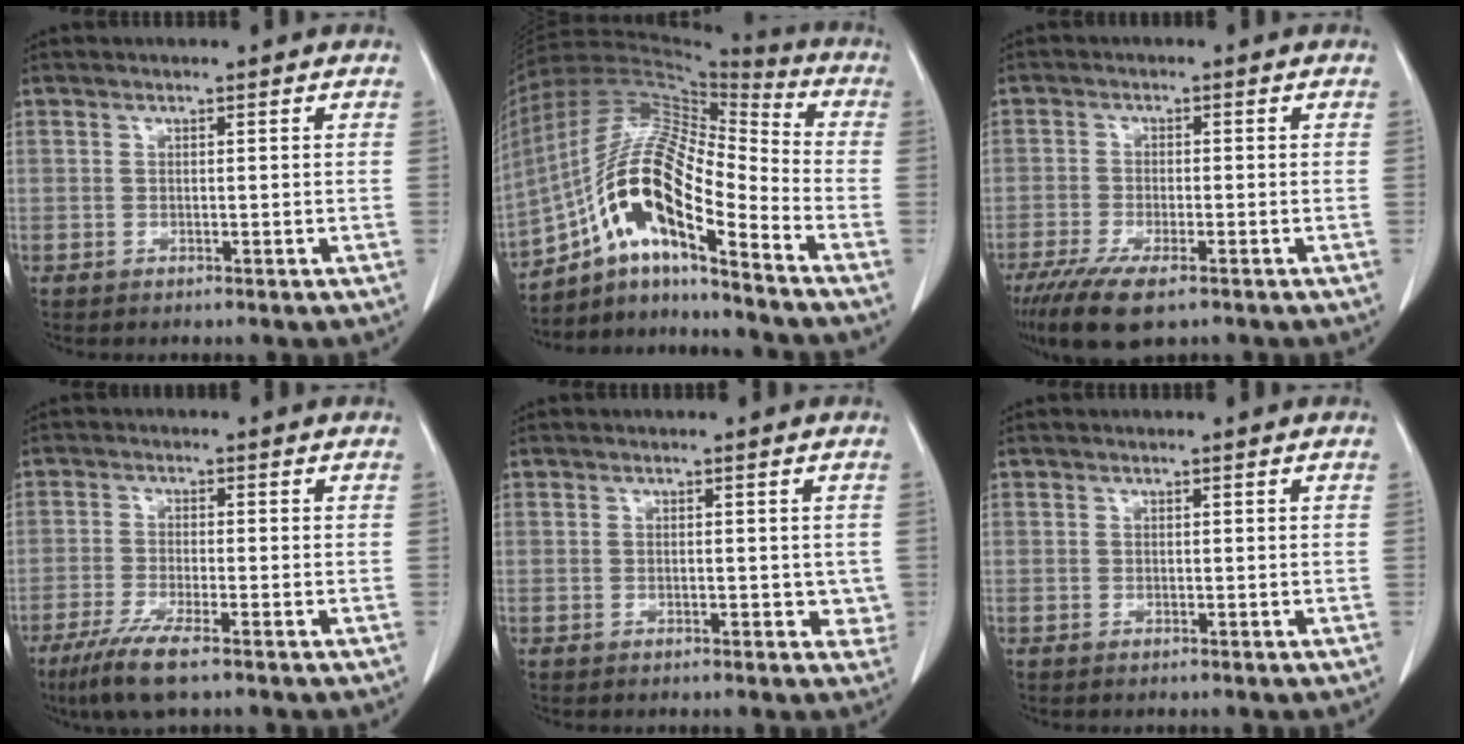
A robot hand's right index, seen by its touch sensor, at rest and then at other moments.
{"total": 18.2, "force": [-9.5, 3.8, 15.0], "torque": [-0.299, 0.021, -0.168]}
{"total": 7.9, "force": [-5.3, 2.3, 5.4], "torque": [-0.094, -0.017, -0.089]}
{"total": 6.3, "force": [-4.2, 0.4, 4.8], "torque": [-0.095, -0.018, -0.077]}
{"total": 2.7, "force": [-0.2, 1.6, 2.2], "torque": [-0.011, 0.000, -0.003]}
{"total": 0.0}